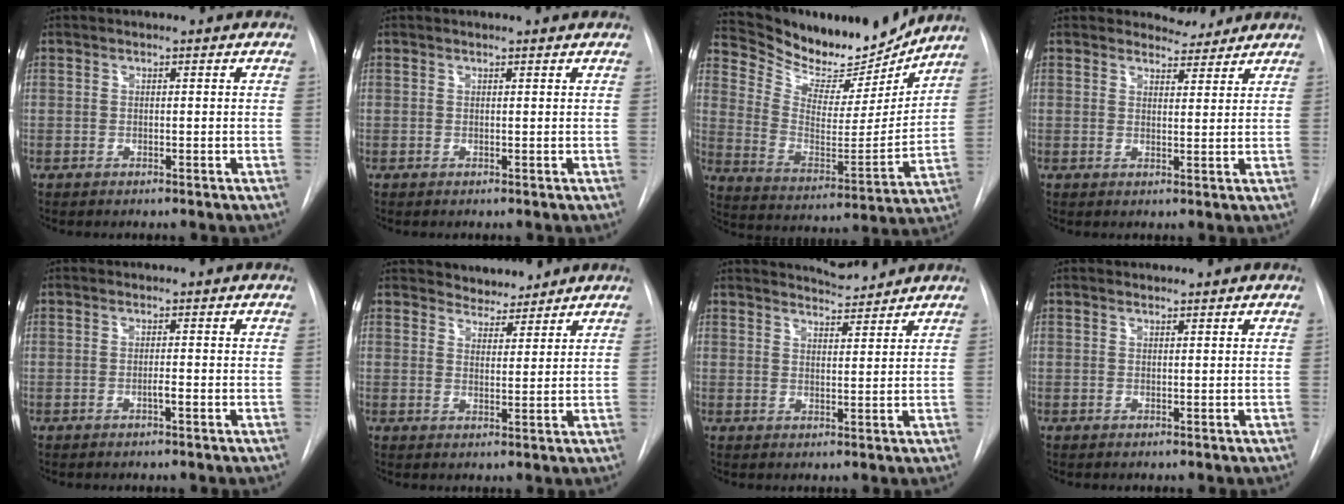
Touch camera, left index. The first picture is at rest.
{"total": 0.8, "force": [0.7, -0.1, 0.1], "torque": [-0.010, -0.001, 0.007]}
{"total": 16.6, "force": [15.6, 3.8, 4.0], "torque": [-0.078, -0.040, 0.248]}
{"total": 4.7, "force": [4.3, 2.0, -0.3], "torque": [0.012, -0.015, 0.046]}
{"total": 1.0, "force": [-0.7, -0.1, 0.6], "torque": [-0.010, -0.005, -0.015]}
{"total": 4.1, "force": [3.9, 1.4, -0.1], "torque": [0.006, 0.001, 0.058]}
{"total": 4.2, "force": [4.2, 0.0, 0.2], "torque": [-0.010, -0.005, 0.062]}
{"total": 0.6, "force": [0.6, -0.1, -0.1], "torque": [-0.005, 0.007, 0.014]}